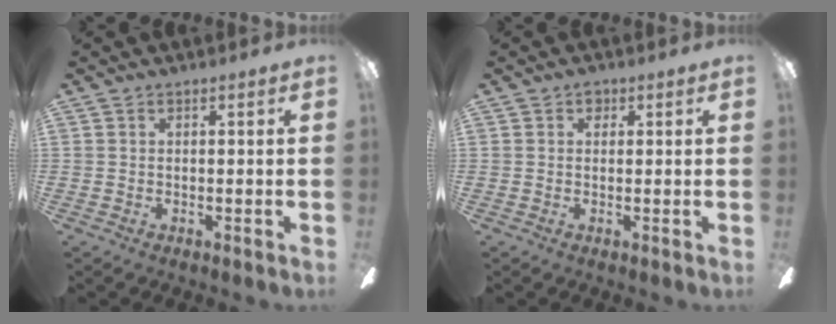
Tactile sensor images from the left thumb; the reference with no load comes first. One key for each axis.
{"total": 1.6, "fx": 0.8, "fy": 1.2, "fz": 0.7, "tx": -0.007, "ty": 0.002, "tz": 0.012}